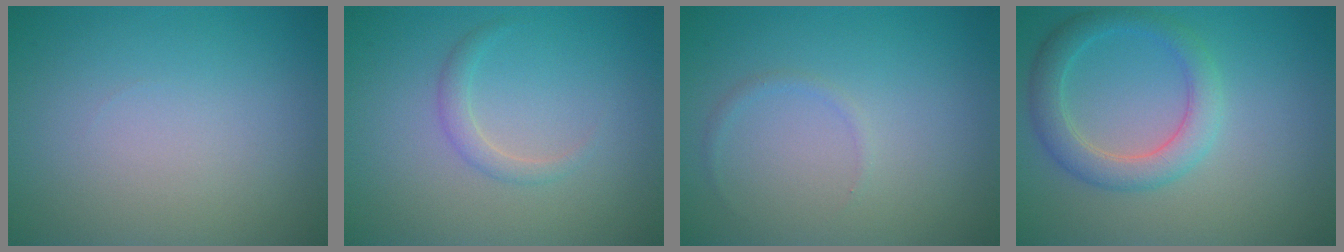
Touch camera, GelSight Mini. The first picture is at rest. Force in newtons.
{"total": 1.3, "press": 1.2, "slide": 0.1}
{"total": 0.6, "press": 0.6, "slide": 0.0}
{"total": 3.5, "press": 3.5, "slide": 0.2}